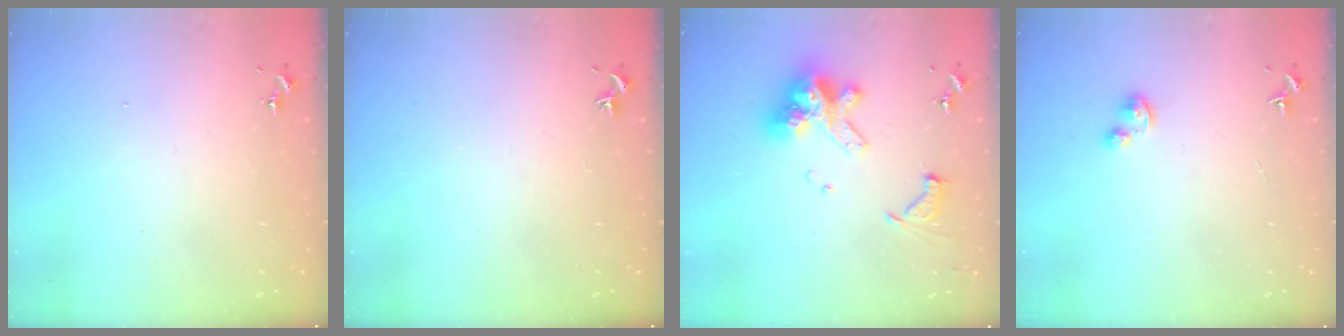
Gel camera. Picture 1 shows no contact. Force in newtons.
{"total": 0.0}
{"total": 14.8, "press": 14.7, "slide": 1.6}
{"total": 2.9, "press": 2.9, "slide": 0.1}